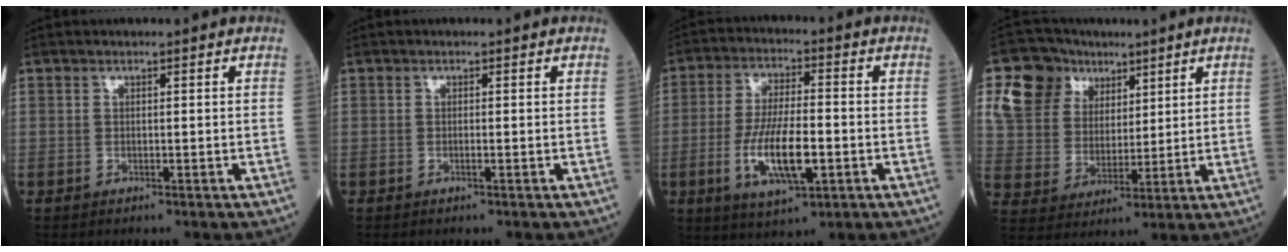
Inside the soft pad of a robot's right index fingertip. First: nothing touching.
{"total": 0.5, "force": [-0.2, 0.0, 0.5], "torque": [-0.011, 0.000, -0.005]}
{"total": 11.1, "force": [-3.0, 2.9, 10.3], "torque": [-0.205, -0.008, -0.050]}
{"total": 11.7, "force": [6.2, 9.2, 3.6], "torque": [-0.088, 0.040, 0.123]}